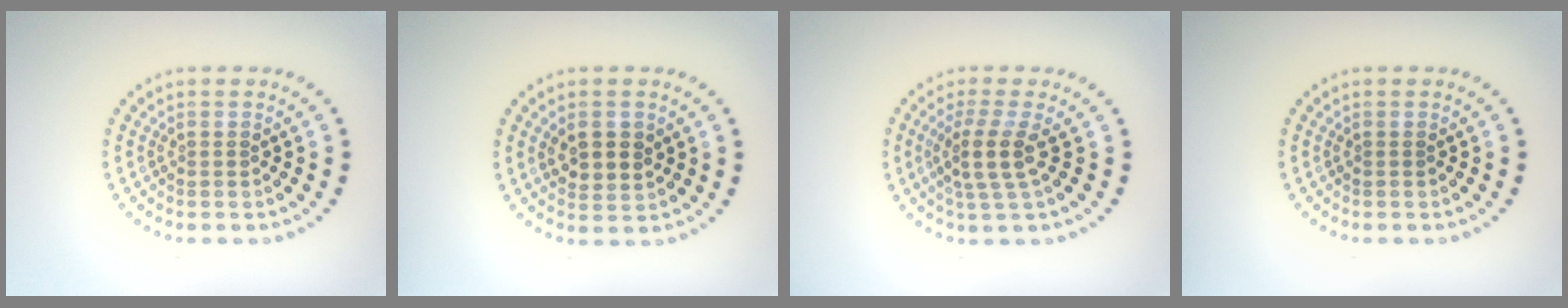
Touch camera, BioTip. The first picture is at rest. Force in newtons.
{"total": 2.8, "press": 2.7, "slide": 0.7}
{"total": 3.1, "press": 2.4, "slide": 2.0}
{"total": 0.0}